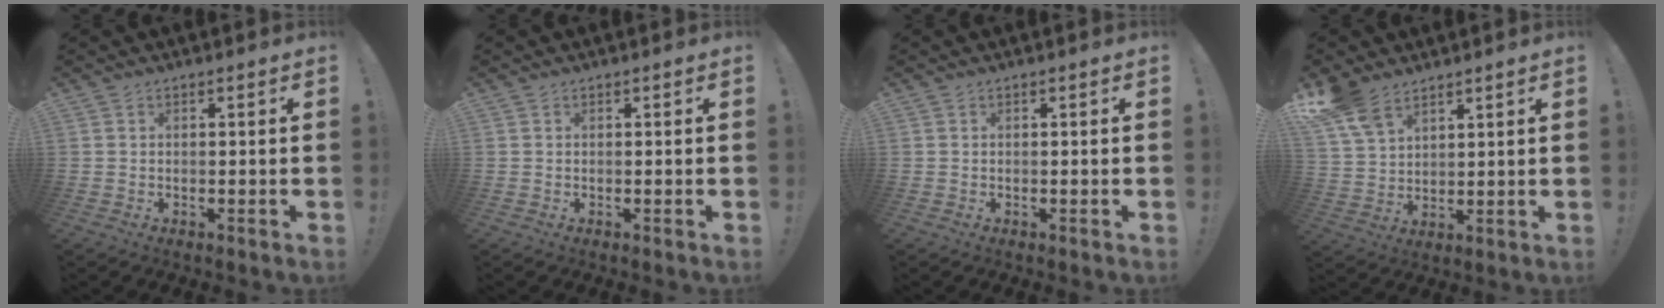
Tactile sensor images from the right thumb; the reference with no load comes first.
{"total": 0.0}
{"total": 0.0}
{"total": 9.5, "force": [7.0, 4.9, 4.3], "torque": [-0.081, -0.037, 0.138]}